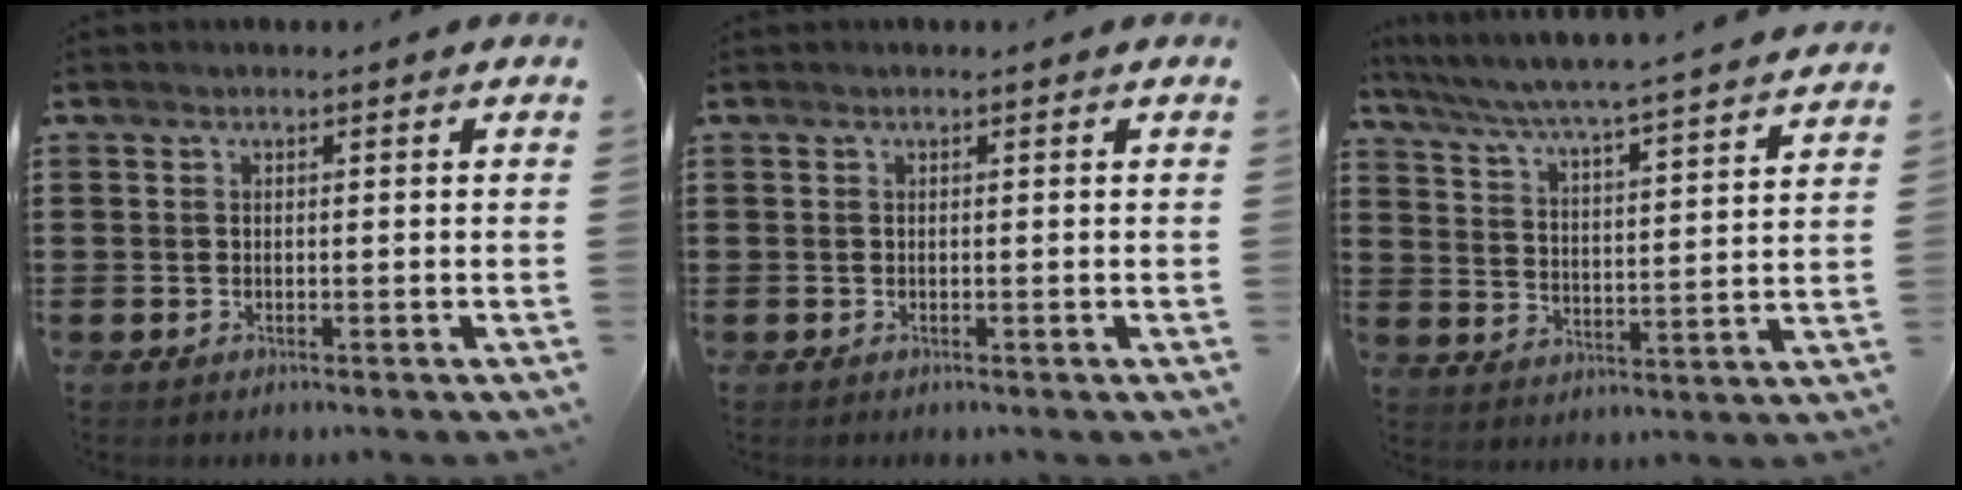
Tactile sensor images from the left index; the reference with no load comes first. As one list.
[{"total": 0.0}, {"total": 4.4, "force": [4.0, -0.9, 1.6], "torque": [-0.054, -0.042, 0.057]}]